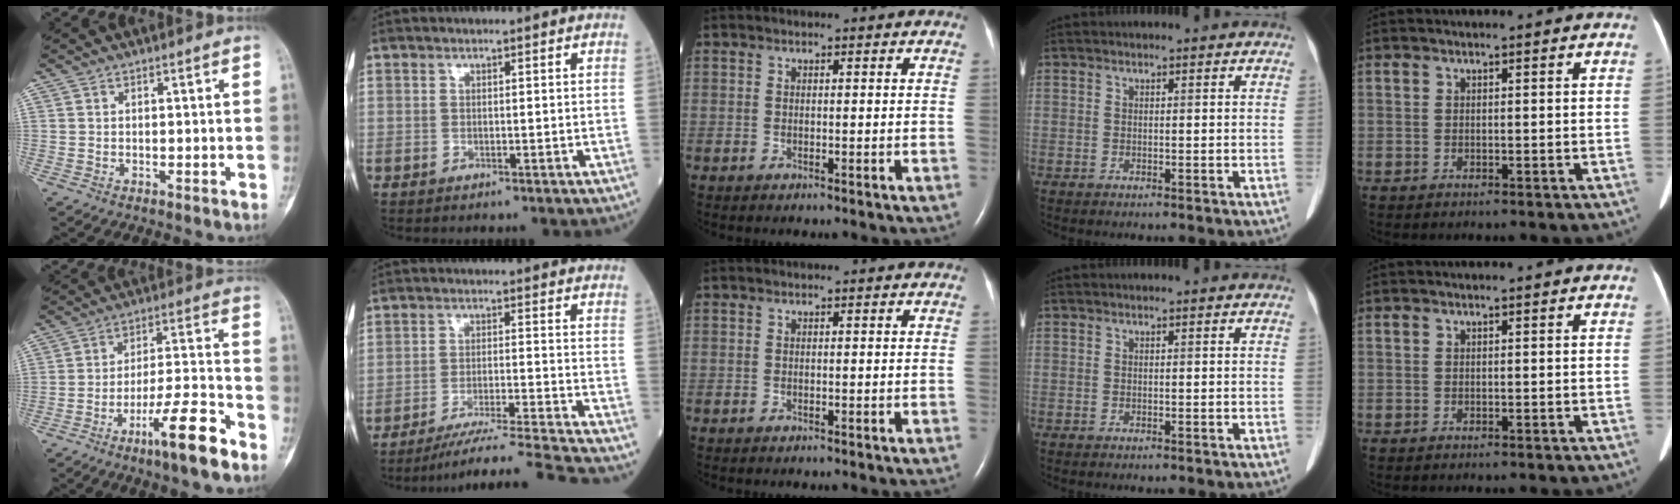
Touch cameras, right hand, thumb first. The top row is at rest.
{"thumb": {"total": 12.5, "force": [-7.5, 1.8, 9.9], "torque": [-0.170, 0.047, -0.125]}, "index": {"total": 14.2, "force": [-13.0, -2.8, 4.8], "torque": [-0.062, -0.023, -0.206]}}